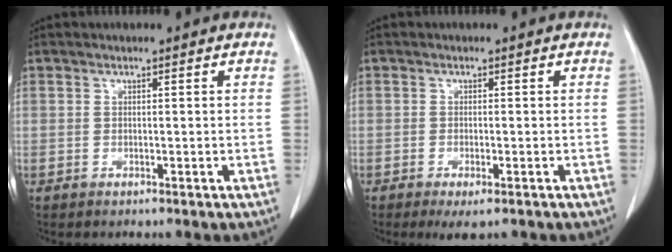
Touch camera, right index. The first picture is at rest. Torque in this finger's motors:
{"motor_torque": [0.37, -0.29, 0.20, 0.04]}